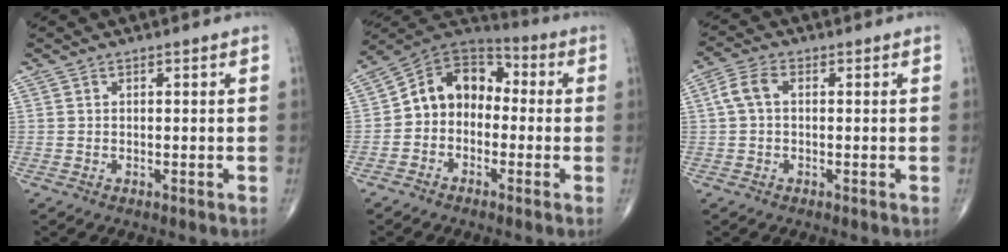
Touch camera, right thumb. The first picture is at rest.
{"total": 11.1, "force": [-1.2, 8.7, 6.8], "torque": [-0.083, 0.050, -0.042]}
{"total": 4.2, "force": [0.4, 2.5, 3.4], "torque": [-0.073, 0.013, 0.002]}